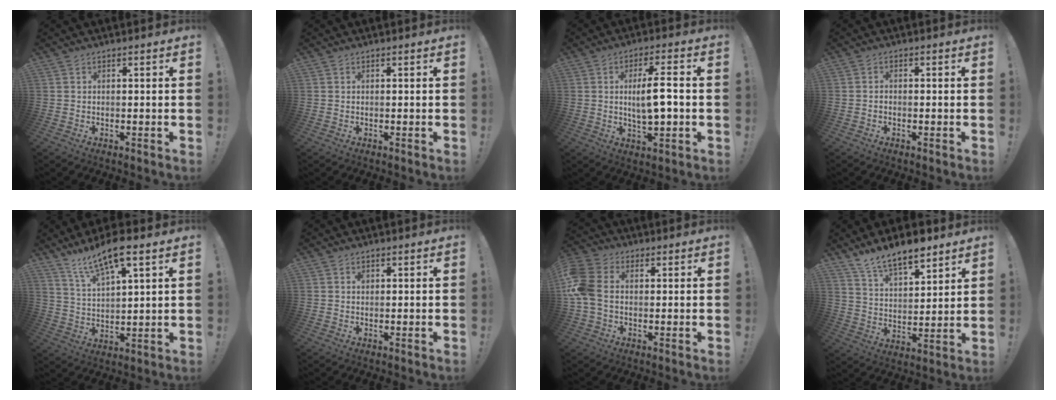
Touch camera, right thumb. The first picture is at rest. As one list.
[{"total": 0.0}, {"total": 9.4, "force": [0.0, 2.7, 9.0], "torque": [-0.154, -0.002, -0.007]}, {"total": 1.1, "force": [-0.9, 0.4, 0.6], "torque": [-0.013, 0.004, -0.016]}, {"total": 11.6, "force": [8.6, 2.5, 7.4], "torque": [-0.134, -0.046, 0.148]}, {"total": 0.8, "force": [0.2, 0.6, 0.4], "torque": [0.003, -0.003, 0.002]}, {"total": 9.4, "force": [0.2, 6.7, 6.6], "torque": [-0.160, 0.007, 0.007]}, {"total": 11.2, "force": [9.3, 3.8, 4.9], "torque": [-0.090, -0.066, 0.170]}]